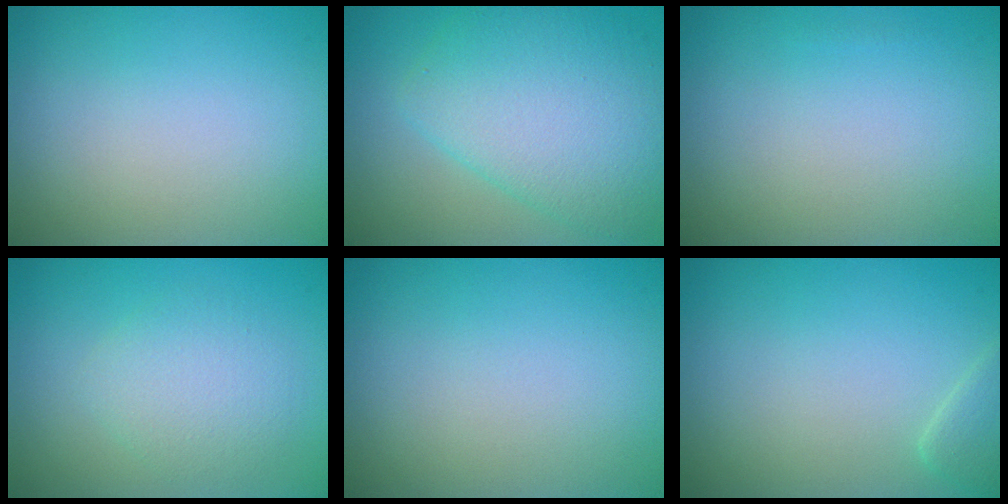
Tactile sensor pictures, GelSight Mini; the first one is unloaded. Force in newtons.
{"total": 7.5, "press": 7.5, "slide": 0.3}
{"total": 0.0}
{"total": 3.0, "press": 3.0, "slide": 0.1}
{"total": 0.0}
{"total": 1.5, "press": 1.5, "slide": 0.1}